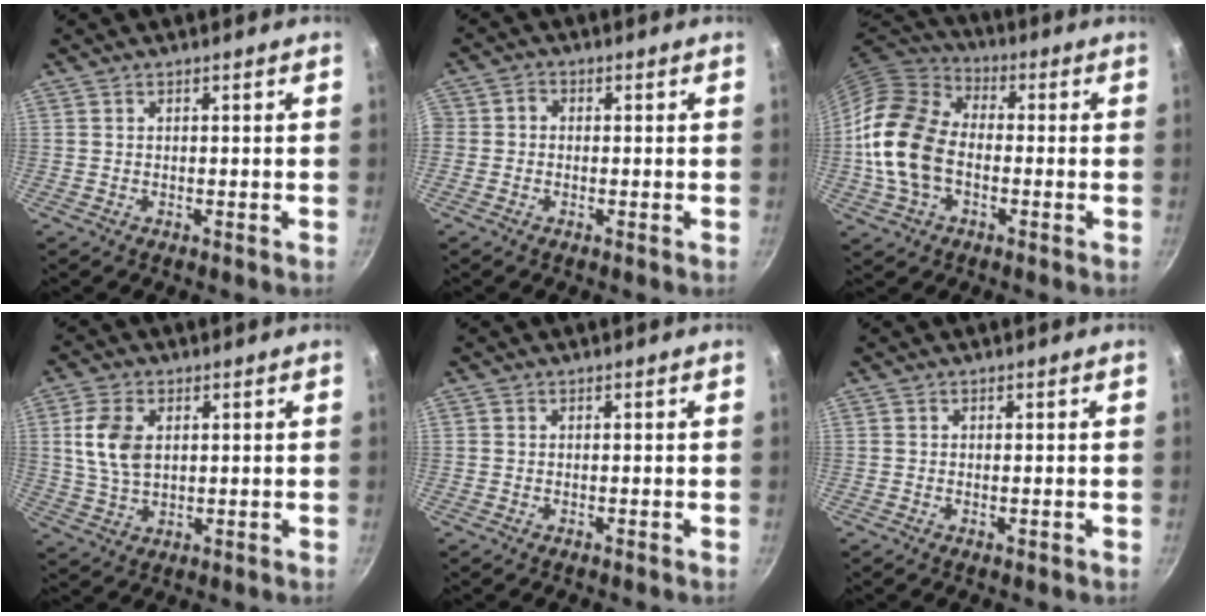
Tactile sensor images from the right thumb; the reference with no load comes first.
{"total": 2.5, "force": [-0.6, 2.2, 0.9], "torque": [-0.010, 0.008, -0.022]}
{"total": 16.0, "force": [-2.1, 11.0, 11.5], "torque": [-0.200, 0.027, -0.055]}
{"total": 8.5, "force": [1.9, 5.4, 6.2], "torque": [-0.112, -0.005, 0.038]}
{"total": 0.0}
{"total": 0.6, "force": [-0.1, 0.2, 0.6], "torque": [-0.010, -0.001, -0.002]}